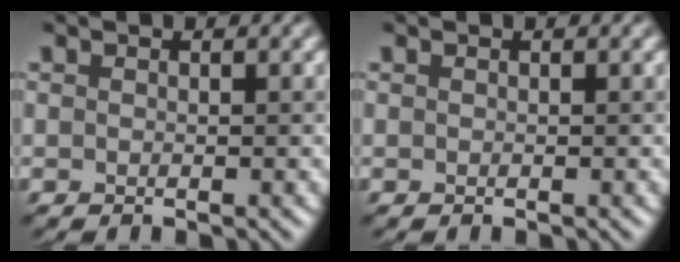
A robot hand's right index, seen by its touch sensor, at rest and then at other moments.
{"total": 0.0}